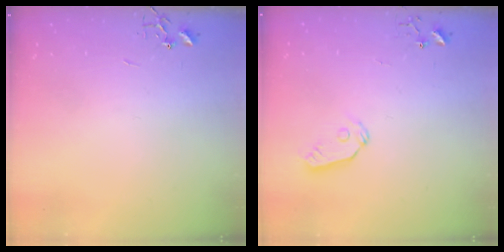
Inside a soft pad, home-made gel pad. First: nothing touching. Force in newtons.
{"total": 6.5, "press": 6.5, "slide": 0.2}